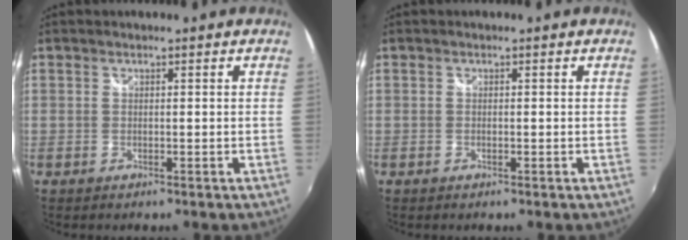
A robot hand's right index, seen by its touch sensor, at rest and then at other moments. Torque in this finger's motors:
{"motor_torque": [0.07, 0.03, 0.01, 0.01]}